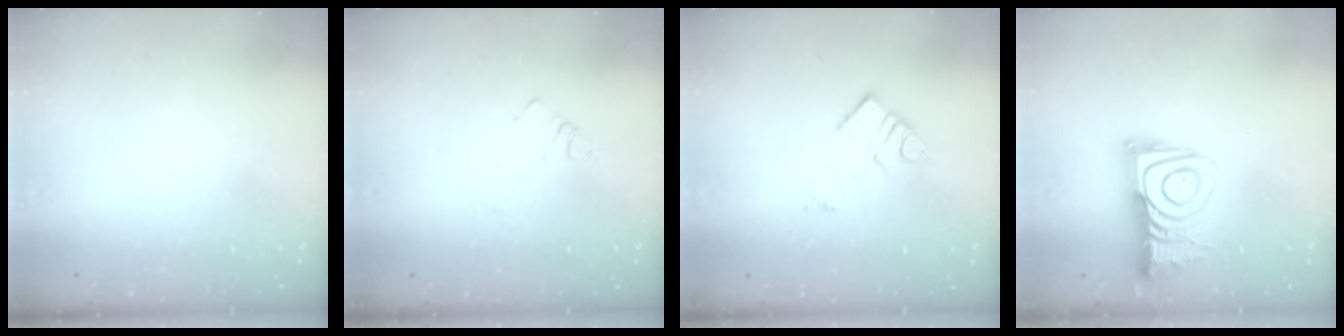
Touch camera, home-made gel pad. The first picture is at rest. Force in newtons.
{"total": 3.1, "press": 3.1, "slide": 0.5}
{"total": 8.2, "press": 8.2, "slide": 0.5}
{"total": 12.6, "press": 12.5, "slide": 1.0}